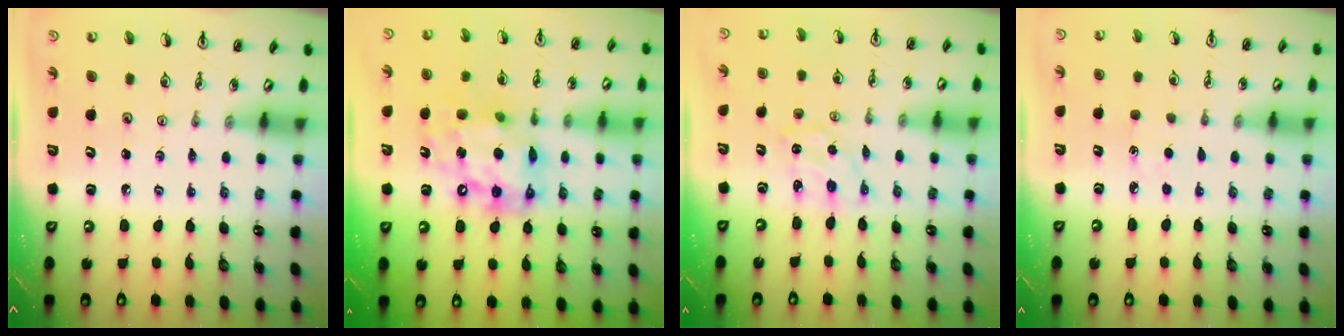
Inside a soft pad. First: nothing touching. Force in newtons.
{"total": 14.6, "press": 14.5, "slide": 1.1}
{"total": 1.7, "press": 1.7, "slide": 0.3}
{"total": 2.4, "press": 2.4, "slide": 0.3}